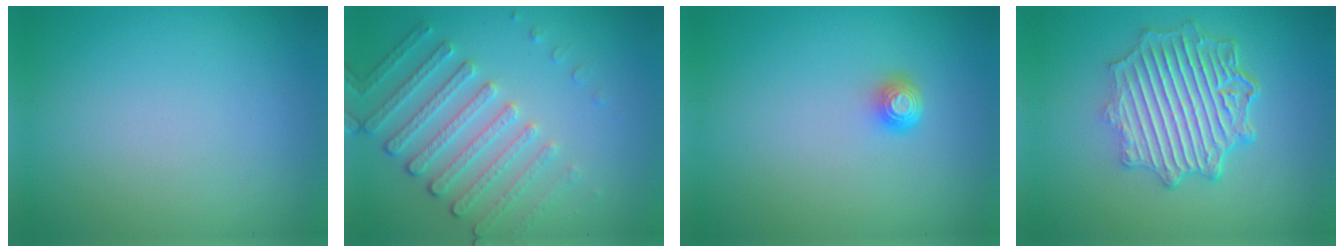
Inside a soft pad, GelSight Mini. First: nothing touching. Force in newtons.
{"total": 4.6, "press": 3.6, "slide": 2.8}
{"total": 1.5, "press": 1.1, "slide": 1.1}
{"total": 6.6, "press": 5.1, "slide": 4.2}